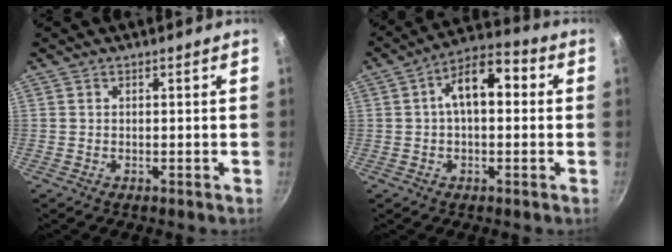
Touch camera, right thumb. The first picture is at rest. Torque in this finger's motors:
{"motor_torque": [-0.49, 1.76, 1.17, 0.08, 0.08]}